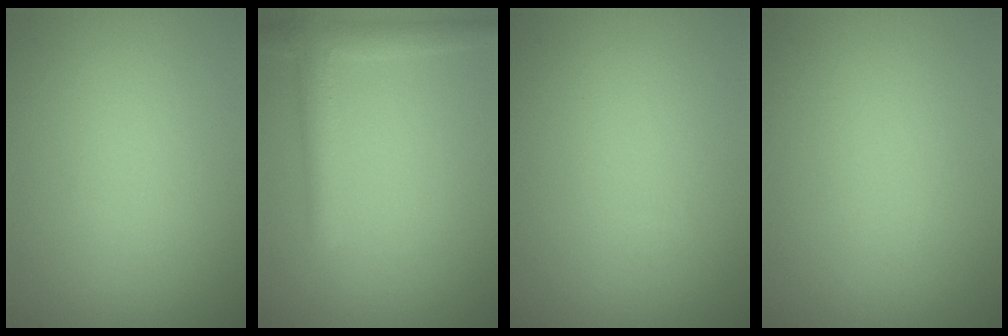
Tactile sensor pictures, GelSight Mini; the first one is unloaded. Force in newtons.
{"total": 2.8, "press": 2.8, "slide": 0.2}
{"total": 0.0}
{"total": 0.0}